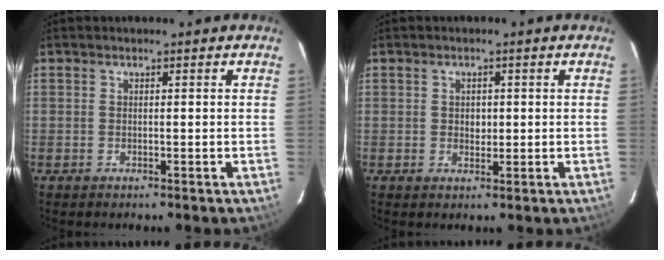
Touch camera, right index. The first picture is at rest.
{"total": 1.9, "force": [0.2, 1.6, 0.9], "torque": [-0.012, 0.004, 0.004]}